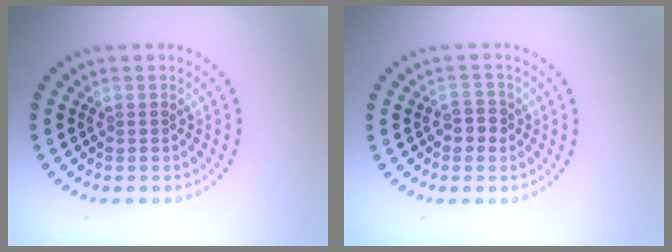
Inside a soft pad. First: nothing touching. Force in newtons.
{"total": 1.9, "press": 1.8, "slide": 0.7}